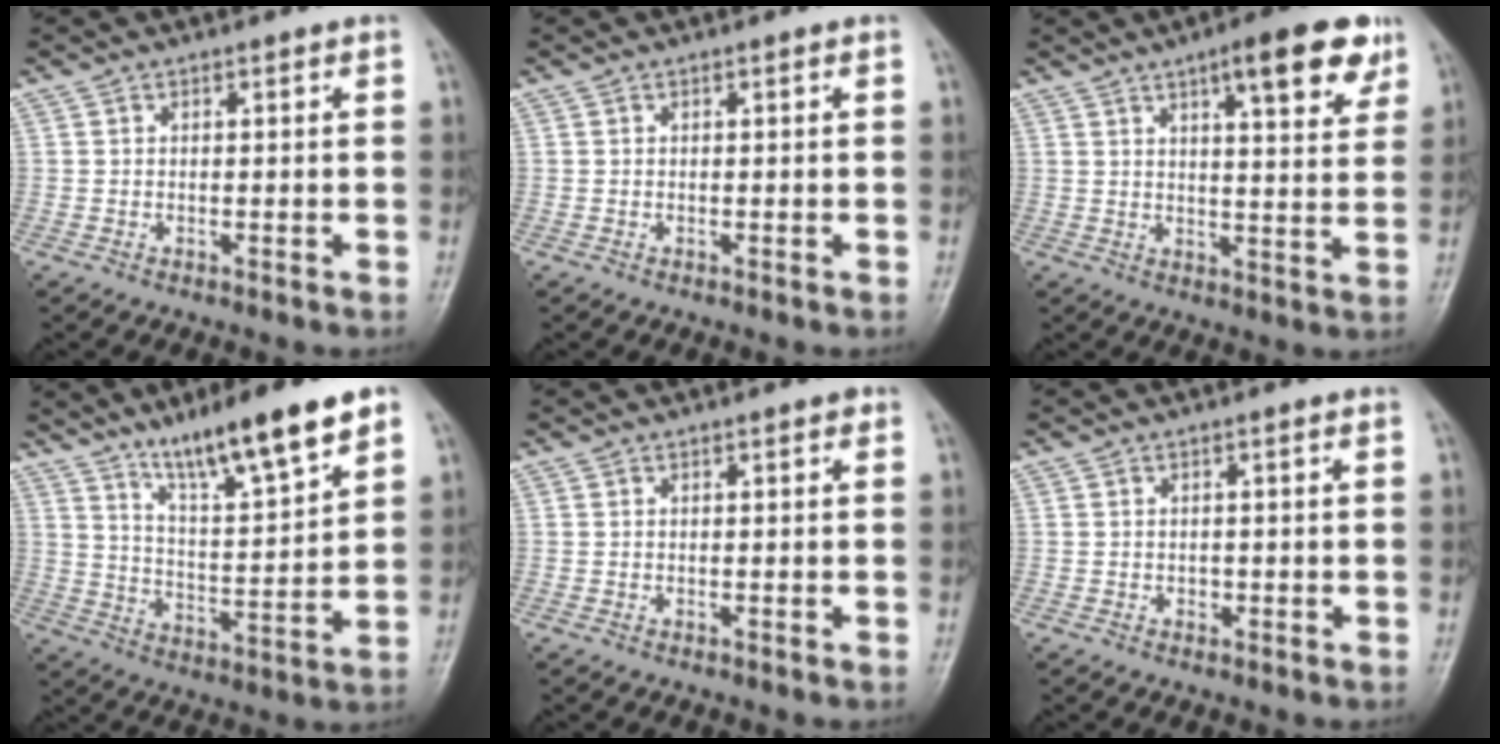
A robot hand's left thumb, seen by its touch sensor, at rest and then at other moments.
{"total": 0.0}
{"total": 12.3, "force": [6.9, 3.3, 9.6], "torque": [-0.106, -0.026, 0.091]}
{"total": 15.1, "force": [10.4, 2.2, 10.8], "torque": [-0.170, -0.055, 0.180]}
{"total": 0.7, "force": [0.4, 0.2, 0.5], "torque": [-0.008, 0.000, 0.002]}
{"total": 0.9, "force": [-0.2, 0.7, 0.5], "torque": [-0.002, 0.002, -0.002]}